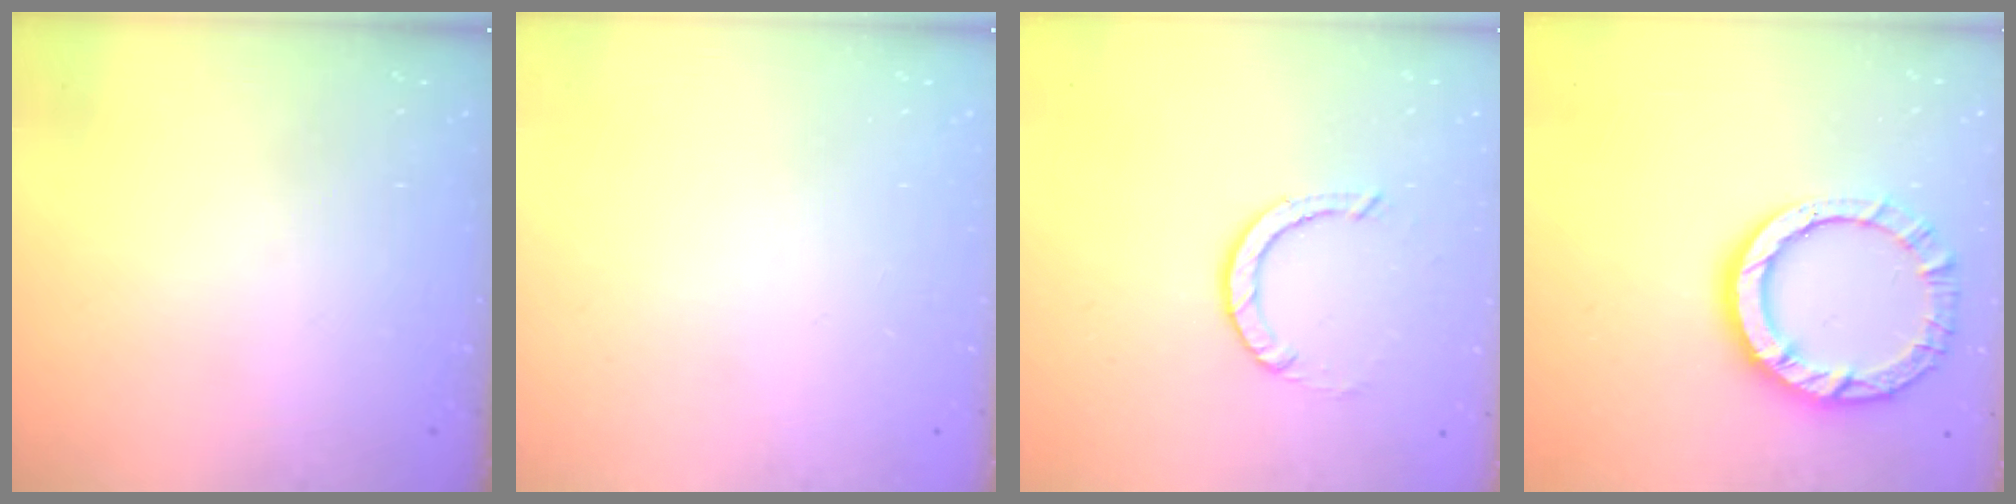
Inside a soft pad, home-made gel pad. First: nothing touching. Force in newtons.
{"total": 0.0}
{"total": 3.8, "press": 3.8, "slide": 0.4}
{"total": 11.5, "press": 11.5, "slide": 0.9}